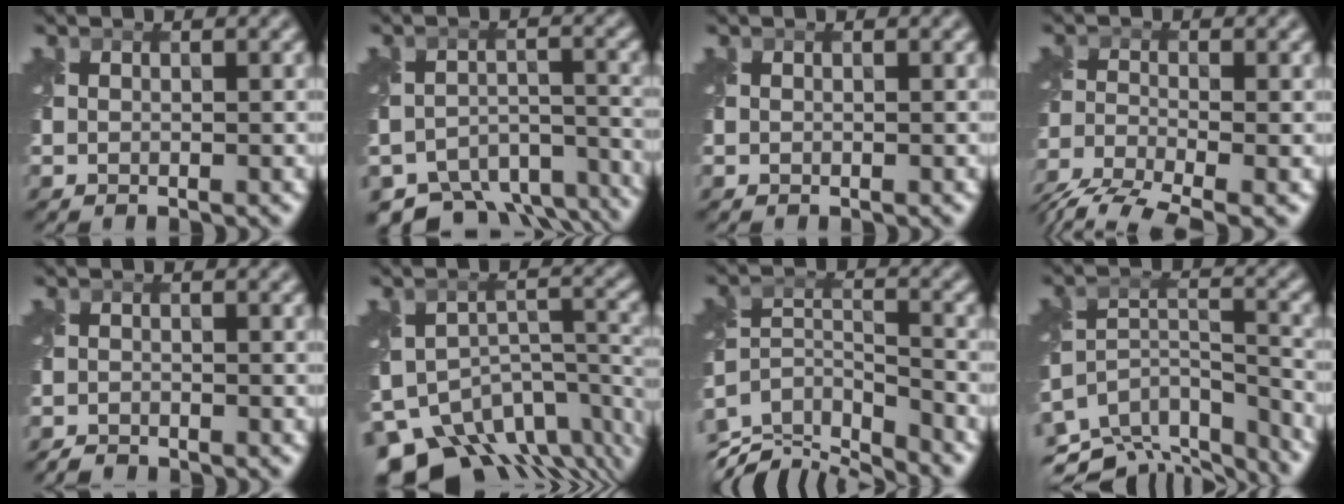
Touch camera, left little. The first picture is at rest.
{"total": 10.4, "force": [-9.0, 4.3, 3.0], "torque": [-0.037, -0.023, -0.118]}
{"total": 0.0}
{"total": 6.9, "force": [-5.6, 1.8, 3.5], "torque": [-0.078, -0.030, -0.112]}
{"total": 1.2, "force": [-1.2, 0.1, 0.0], "torque": [0.001, -0.005, -0.028]}
{"total": 13.1, "force": [-9.2, 6.7, 6.6], "torque": [-0.121, -0.010, -0.121]}
{"total": 9.1, "force": [-8.1, 2.6, 3.3], "torque": [-0.068, -0.016, -0.130]}
{"total": 10.9, "force": [-9.7, 3.9, 3.0], "torque": [-0.056, 0.008, -0.128]}